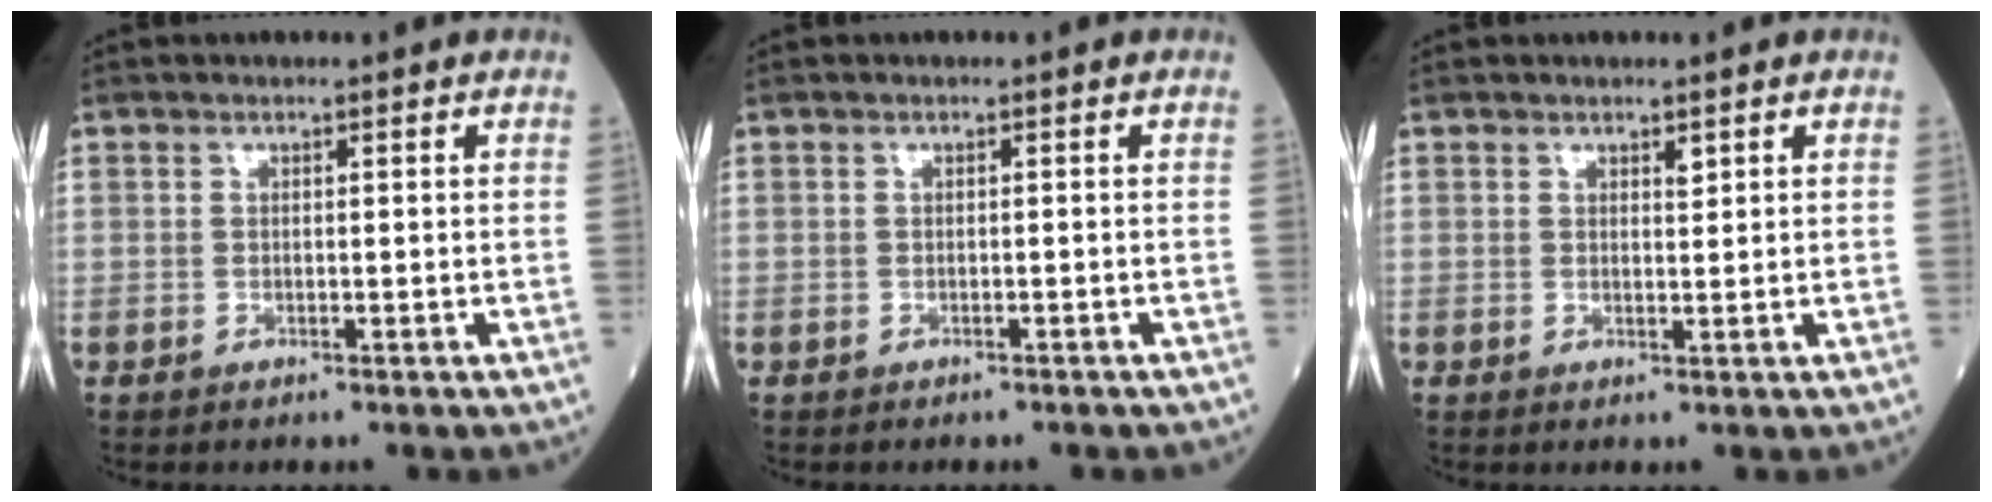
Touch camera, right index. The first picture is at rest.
{"total": 1.6, "force": [-1.3, 0.5, 0.7], "torque": [-0.017, -0.003, -0.013]}
{"total": 1.0, "force": [0.7, 0.3, 0.7], "torque": [-0.013, -0.003, 0.011]}